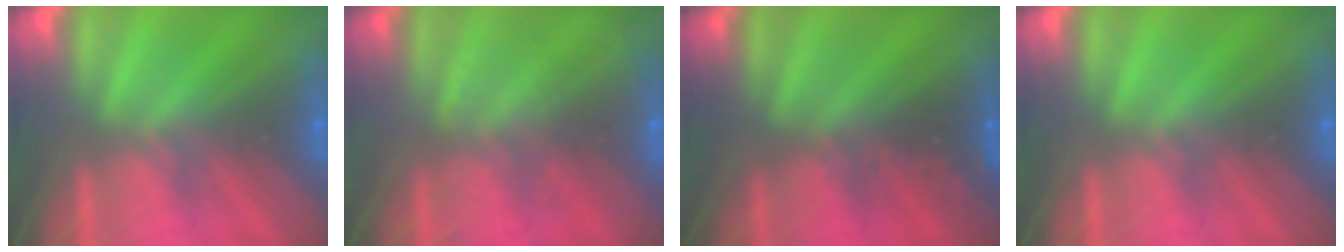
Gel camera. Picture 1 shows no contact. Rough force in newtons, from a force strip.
{"total": 1.8}
{"total": 2.4}
{"total": 0.0}